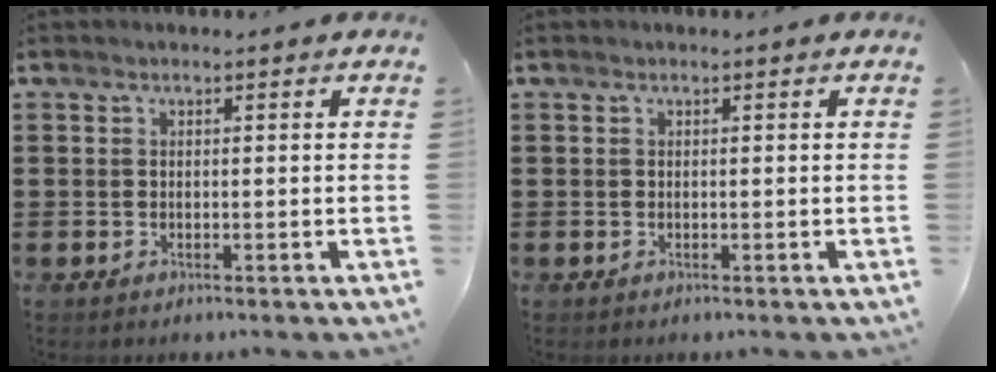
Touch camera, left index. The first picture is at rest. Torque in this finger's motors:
{"motor_torque": [-0.05, -0.05, 0.00, 0.00]}